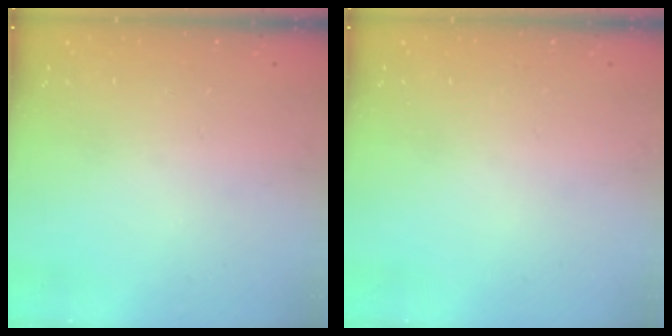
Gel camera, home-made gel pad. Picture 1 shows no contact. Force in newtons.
{"total": 0.0}